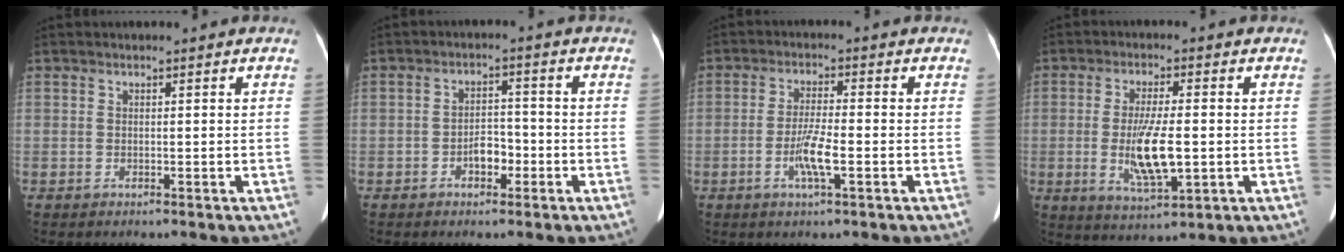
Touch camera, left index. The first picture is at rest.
{"total": 3.4, "force": [-1.7, 1.9, 2.3], "torque": [-0.036, 0.009, -0.031]}
{"total": 4.9, "force": [-1.7, 0.3, 4.6], "torque": [-0.092, -0.008, -0.035]}
{"total": 8.4, "force": [-1.1, 1.8, 8.1], "torque": [-0.158, -0.016, -0.017]}